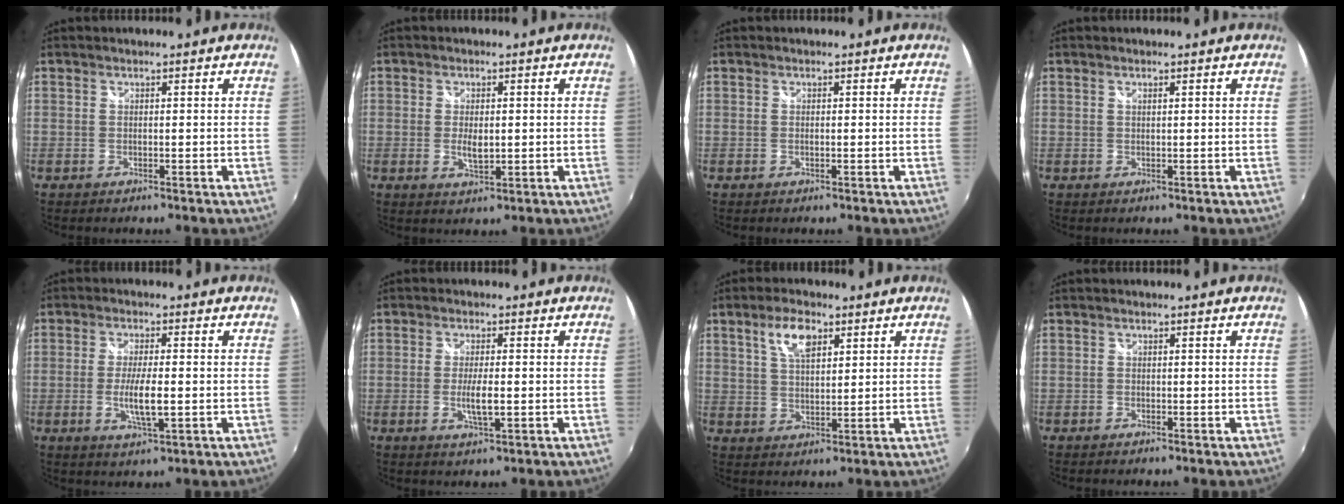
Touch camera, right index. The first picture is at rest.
{"total": 3.4, "force": [-0.2, 1.6, 2.9], "torque": [-0.053, -0.008, 0.000]}
{"total": 0.0}
{"total": 0.5, "force": [0.4, 0.0, 0.4], "torque": [-0.008, 0.002, 0.006]}
{"total": 7.0, "force": [-1.2, 1.2, 6.8], "torque": [-0.130, -0.013, -0.020]}
{"total": 4.0, "force": [-0.6, 0.7, 3.9], "torque": [-0.075, -0.010, -0.010]}
{"total": 6.4, "force": [3.4, 2.7, 4.7], "torque": [-0.086, 0.010, 0.063]}
{"total": 0.0}